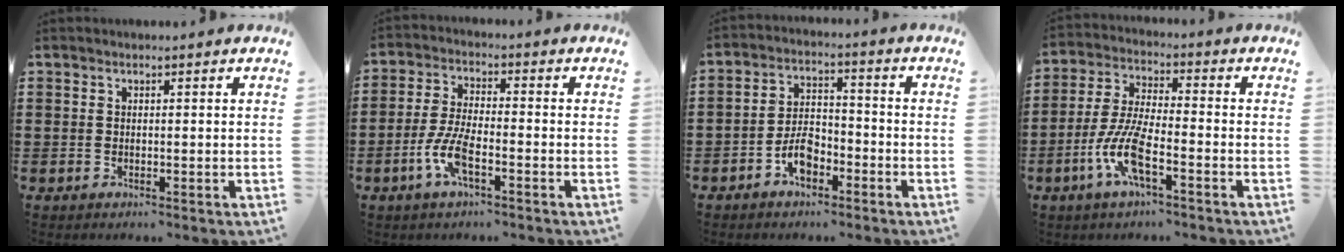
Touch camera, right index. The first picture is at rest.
{"total": 6.3, "force": [-2.9, 1.8, 5.3], "torque": [-0.125, -0.010, -0.060]}
{"total": 5.5, "force": [-3.0, 2.9, 3.7], "torque": [-0.078, 0.006, -0.059]}
{"total": 8.5, "force": [-3.8, 2.1, 7.3], "torque": [-0.172, -0.010, -0.078]}